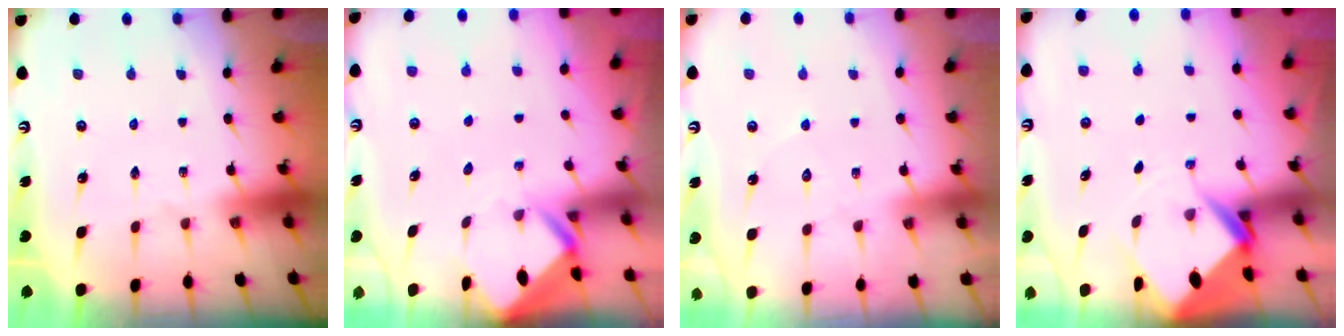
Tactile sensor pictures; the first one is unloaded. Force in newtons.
{"total": 2.8, "press": 2.8, "slide": 0.2}
{"total": 5.3, "press": 5.3, "slide": 0.6}
{"total": 5.1, "press": 5.1, "slide": 0.4}